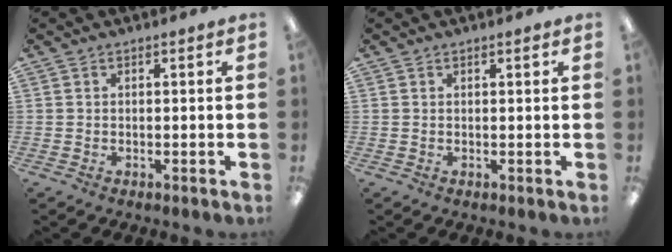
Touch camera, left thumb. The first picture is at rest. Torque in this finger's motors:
{"motor_torque": [-0.37, -0.29, -0.06, 0.02, -0.03]}